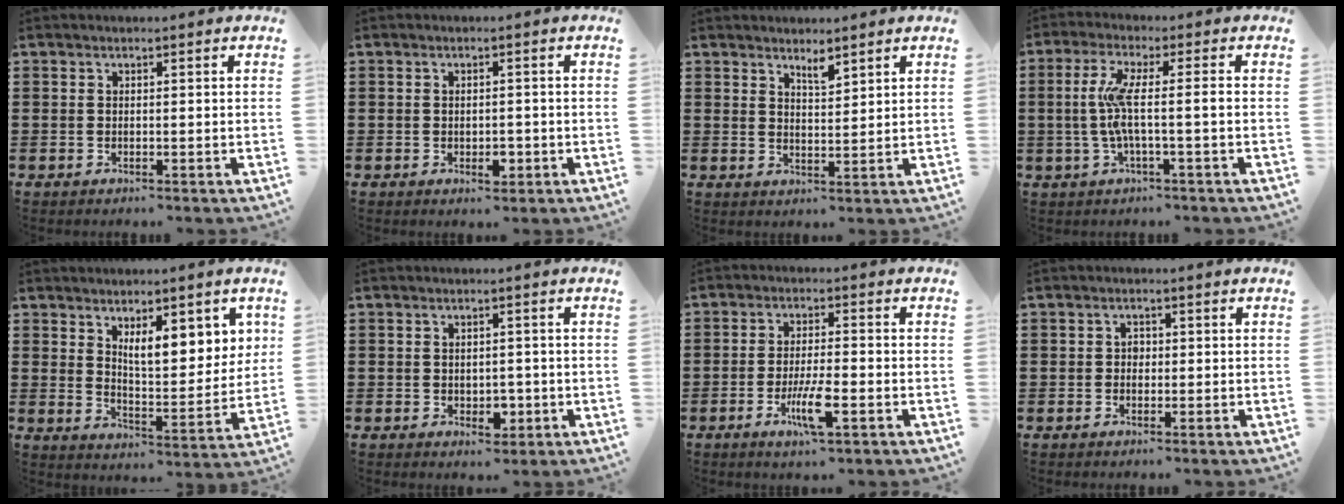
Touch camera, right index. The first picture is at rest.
{"total": 2.6, "force": [-0.7, 1.5, 2.0], "torque": [-0.029, -0.004, -0.015]}
{"total": 2.5, "force": [2.2, 0.3, 1.0], "torque": [-0.022, 0.001, 0.041]}
{"total": 6.6, "force": [-0.5, 0.1, 6.6], "torque": [-0.142, -0.013, -0.021]}
{"total": 7.7, "force": [4.3, 3.0, 5.7], "torque": [-0.091, -0.016, 0.069]}
{"total": 2.5, "force": [-0.4, 1.7, 1.8], "torque": [-0.036, 0.003, -0.009]}
{"total": 6.6, "force": [-2.6, 1.3, 5.9], "torque": [-0.114, -0.011, -0.047]}
{"total": 1.2, "force": [-0.2, 0.9, 0.8], "torque": [-0.017, 0.002, -0.004]}